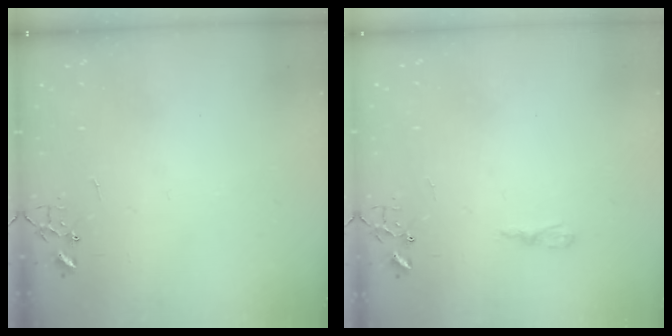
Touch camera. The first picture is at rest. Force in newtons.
{"total": 4.8, "press": 4.7, "slide": 0.6}